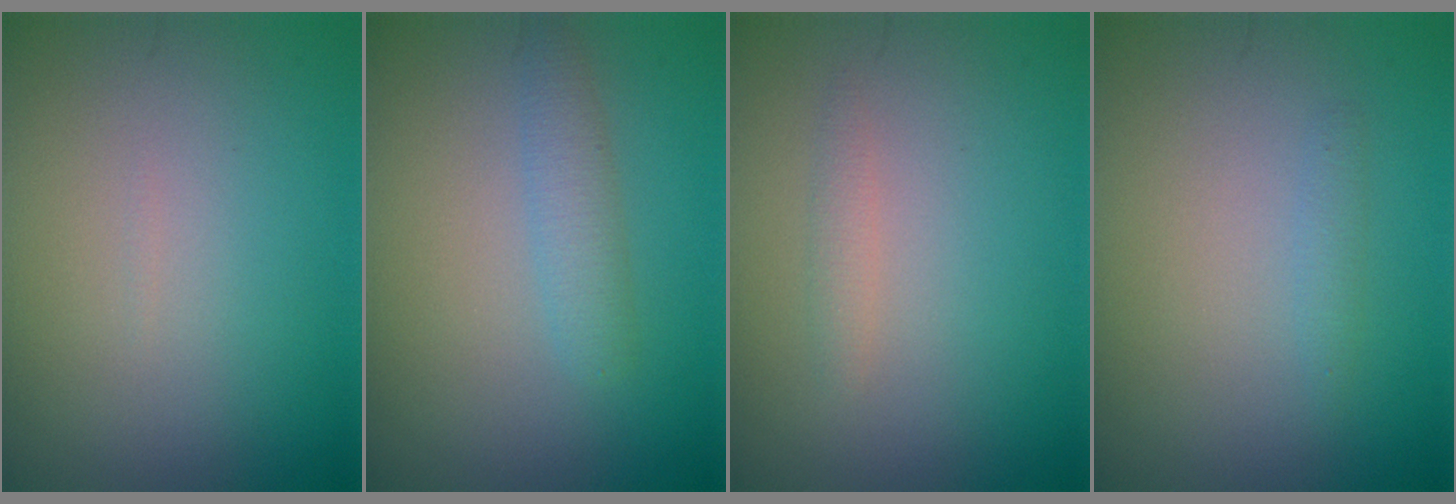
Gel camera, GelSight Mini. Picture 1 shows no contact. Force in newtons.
{"total": 1.9, "press": 1.9, "slide": 0.1}
{"total": 0.9, "press": 0.9, "slide": 0.1}
{"total": 0.8, "press": 0.8, "slide": 0.1}